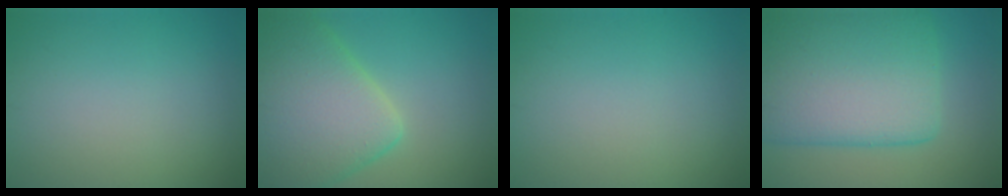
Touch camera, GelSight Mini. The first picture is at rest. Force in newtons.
{"total": 10.0, "press": 10.0, "slide": 0.5}
{"total": 0.0}
{"total": 11.7, "press": 11.6, "slide": 0.8}